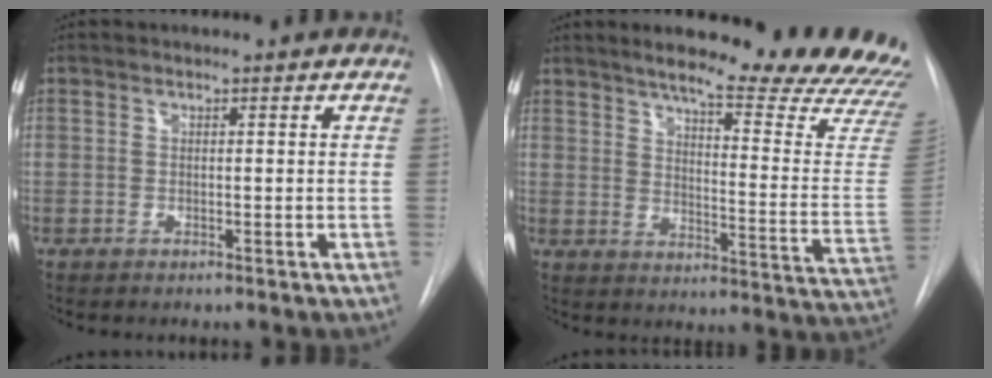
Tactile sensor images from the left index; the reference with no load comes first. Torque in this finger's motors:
{"motor_torque": [0.68, -0.98, 0.04, 0.06]}